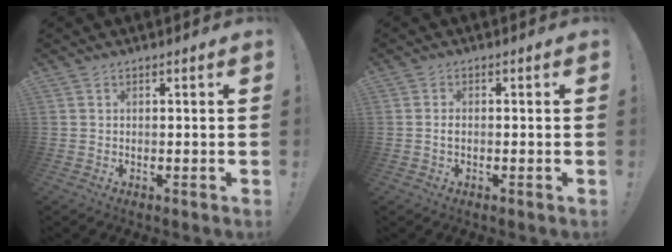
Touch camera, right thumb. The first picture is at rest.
{"total": 1.1, "force": [-0.2, 0.7, 0.9], "torque": [-0.023, 0.008, -0.004]}